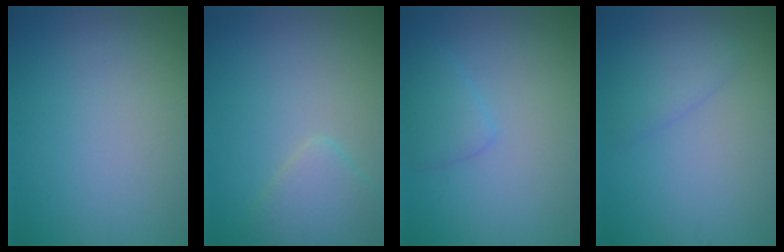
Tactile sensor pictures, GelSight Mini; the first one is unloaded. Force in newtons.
{"total": 2.6, "press": 2.6, "slide": 0.2}
{"total": 1.8, "press": 1.8, "slide": 0.2}
{"total": 2.0, "press": 2.0, "slide": 0.2}